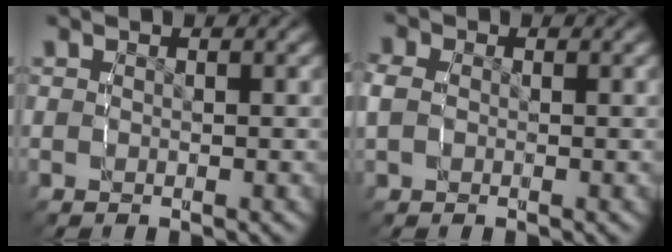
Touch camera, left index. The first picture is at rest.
{"total": 2.1, "force": [0.1, 1.8, 1.0], "torque": [-0.041, -0.004, 0.006]}